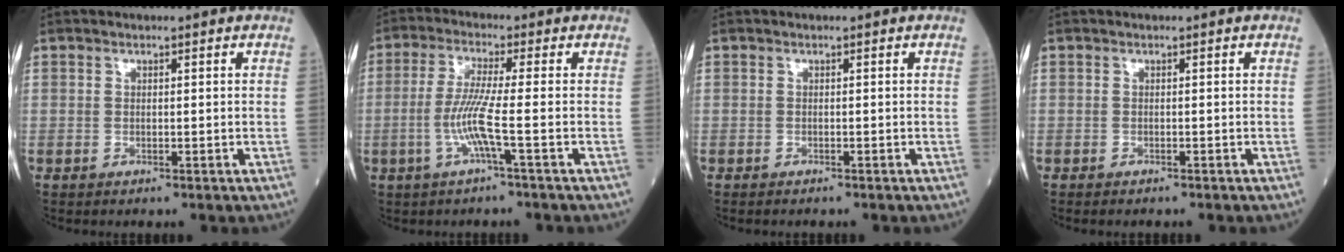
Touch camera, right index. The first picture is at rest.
{"total": 6.0, "force": [-1.7, -0.8, 5.7], "torque": [-0.122, -0.004, -0.039]}
{"total": 1.1, "force": [-1.0, 0.2, 0.4], "torque": [-0.006, -0.002, -0.013]}
{"total": 1.5, "force": [-1.3, 0.3, 0.5], "torque": [-0.007, -0.003, -0.017]}